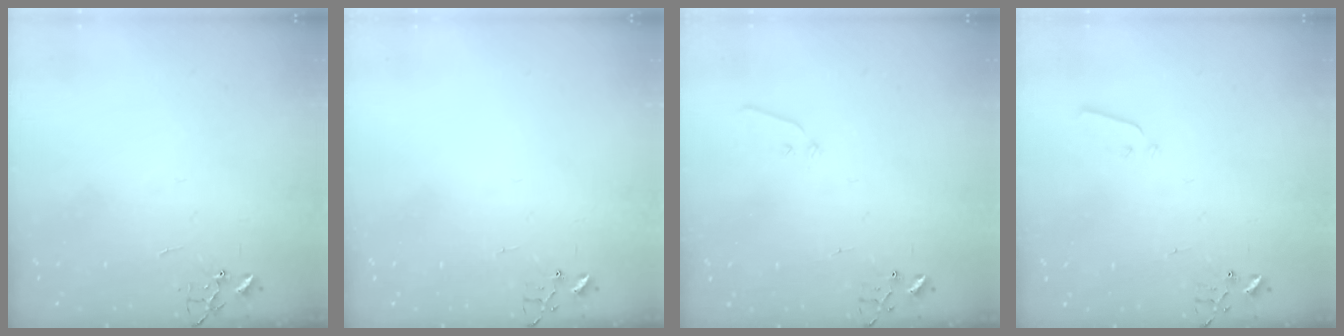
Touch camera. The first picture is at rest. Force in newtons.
{"total": 4.2, "press": 4.2, "slide": 0.4}
{"total": 4.0, "press": 3.9, "slide": 0.6}
{"total": 3.0, "press": 2.9, "slide": 0.3}